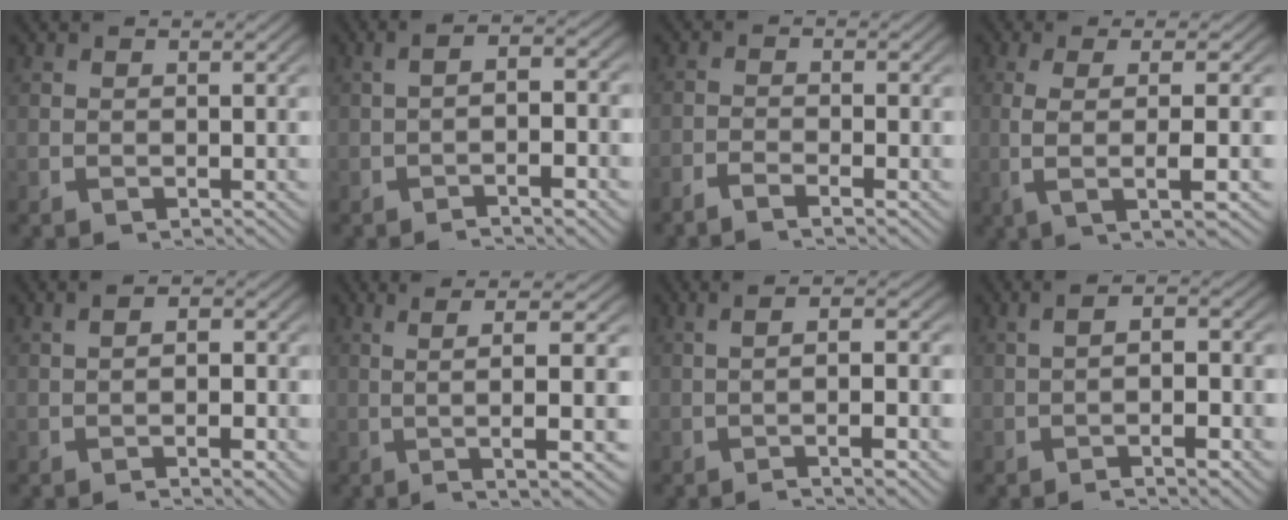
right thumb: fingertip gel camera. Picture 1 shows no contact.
{"total": 4.1, "force": [-1.0, 1.5, 3.7], "torque": [-0.052, 0.011, -0.021]}
{"total": 2.0, "force": [-1.8, 0.2, 1.0], "torque": [-0.019, -0.003, -0.041]}
{"total": 7.1, "force": [-0.2, 1.9, 6.8], "torque": [-0.137, -0.003, 0.005]}
{"total": 2.5, "force": [-0.9, 1.3, 1.9], "torque": [-0.022, 0.004, -0.018]}
{"total": 7.5, "force": [0.9, 1.0, 7.4], "torque": [-0.110, 0.015, 0.014]}
{"total": 4.8, "force": [-0.9, 1.0, 4.7], "torque": [-0.067, 0.016, -0.019]}
{"total": 4.0, "force": [-0.8, 1.6, 3.5], "torque": [-0.048, 0.011, -0.019]}